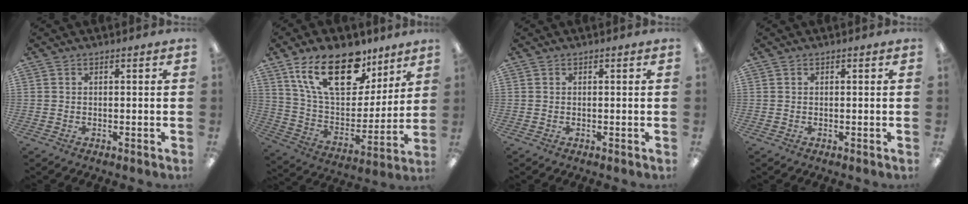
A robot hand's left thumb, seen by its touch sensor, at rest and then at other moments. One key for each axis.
{"total": 22.1, "fx": 13.3, "fy": 11.3, "fz": 13.5, "tx": -0.232, "ty": -0.063, "tz": 0.234}
{"total": 0.0}
{"total": 0.0}